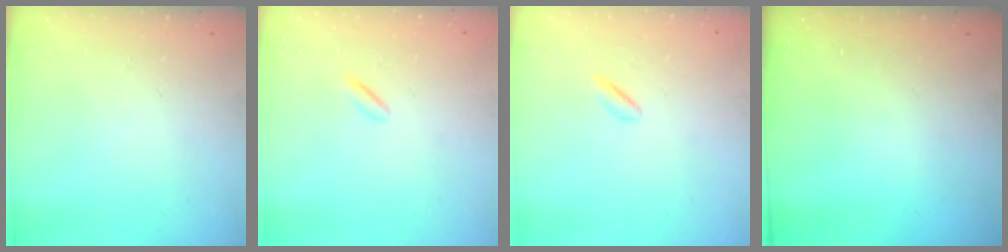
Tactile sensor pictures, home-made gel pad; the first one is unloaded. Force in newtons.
{"total": 1.8, "press": 1.6, "slide": 0.8}
{"total": 1.5, "press": 1.3, "slide": 0.8}
{"total": 0.0}